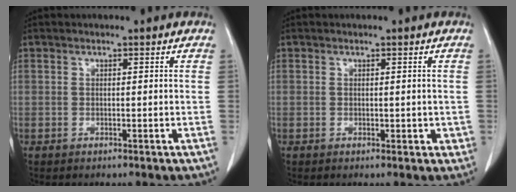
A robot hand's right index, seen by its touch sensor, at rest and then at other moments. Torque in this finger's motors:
{"motor_torque": [0.15, 0.21, 0.12, 0.08]}